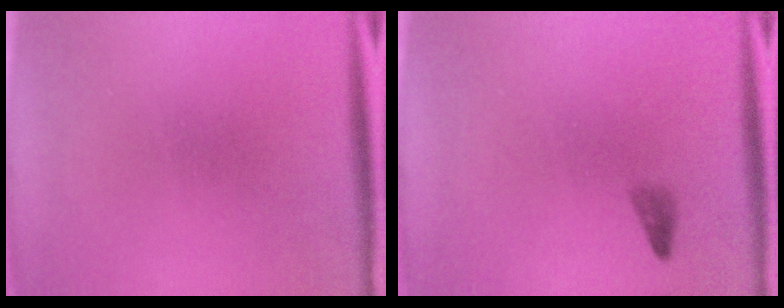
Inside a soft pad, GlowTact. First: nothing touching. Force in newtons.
{"total": 0.9}